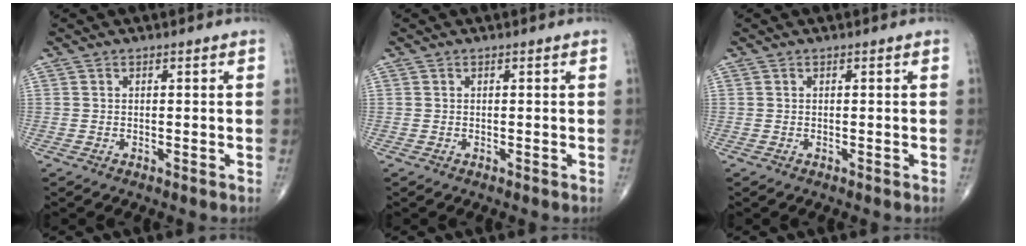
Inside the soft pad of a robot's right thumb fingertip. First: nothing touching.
{"total": 0.0}
{"total": 0.0}